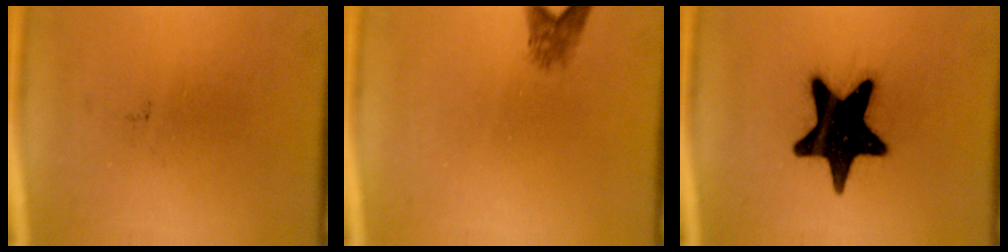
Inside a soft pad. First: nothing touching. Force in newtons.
{"total": 2.0}
{"total": 19.1}